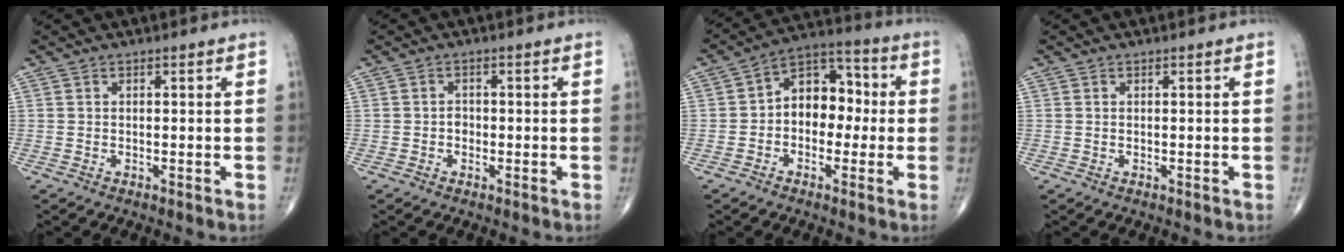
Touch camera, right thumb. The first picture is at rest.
{"total": 1.2, "force": [-0.4, 1.0, 0.6], "torque": [0.001, 0.006, -0.009]}
{"total": 10.7, "force": [-0.3, 7.6, 7.6], "torque": [-0.073, 0.043, -0.022]}
{"total": 0.0}